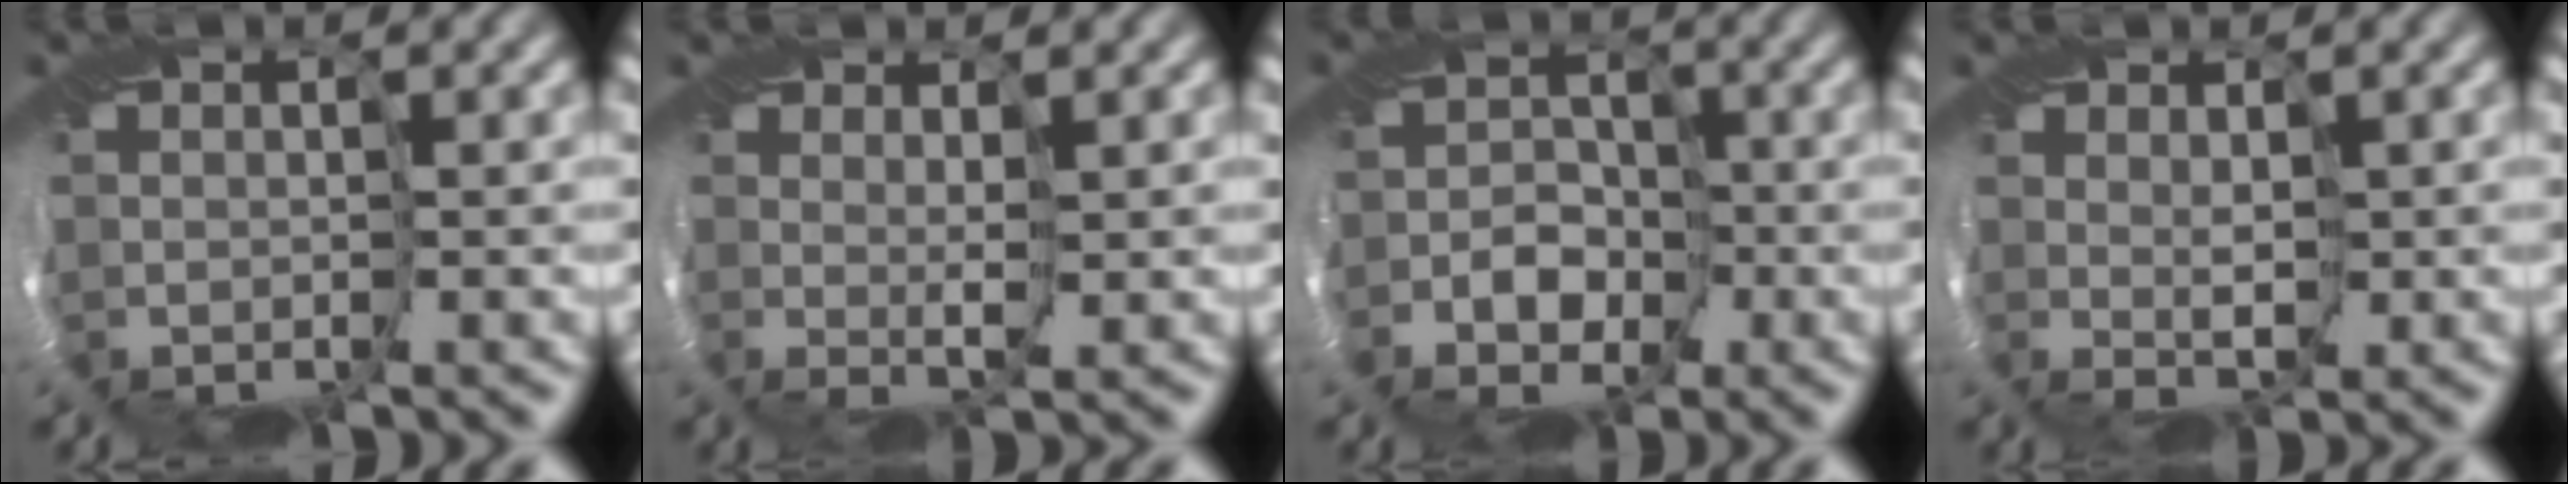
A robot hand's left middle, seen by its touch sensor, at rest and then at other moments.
{"total": 1.8, "force": [1.2, -1.3, -0.4], "torque": [0.002, -0.002, 0.025]}
{"total": 2.8, "force": [-2.0, 1.9, 0.4], "torque": [0.016, 0.005, -0.044]}
{"total": 0.9, "force": [0.8, -0.4, 0.1], "torque": [-0.002, 0.000, 0.016]}